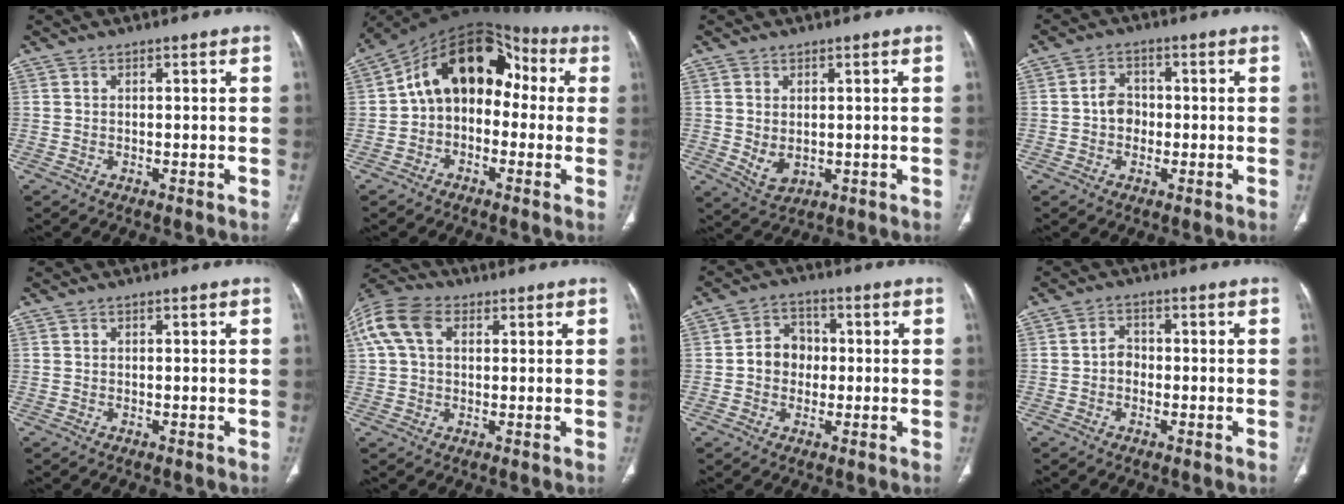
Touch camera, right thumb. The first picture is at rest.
{"total": 15.6, "force": [0.7, 11.1, 11.0], "torque": [-0.135, 0.057, -0.008]}
{"total": 4.5, "force": [0.0, 3.1, 3.3], "torque": [-0.055, -0.010, 0.015]}
{"total": 4.3, "force": [-0.5, 3.5, 2.4], "torque": [-0.022, 0.011, -0.016]}
{"total": 0.0}
{"total": 12.0, "force": [3.8, 8.1, 8.1], "torque": [-0.181, 0.029, 0.068]}
{"total": 6.4, "force": [-0.2, 5.5, 3.3], "torque": [-0.027, 0.017, -0.013]}
{"total": 2.7, "force": [-0.7, 2.2, 1.4], "torque": [-0.011, 0.011, -0.019]}